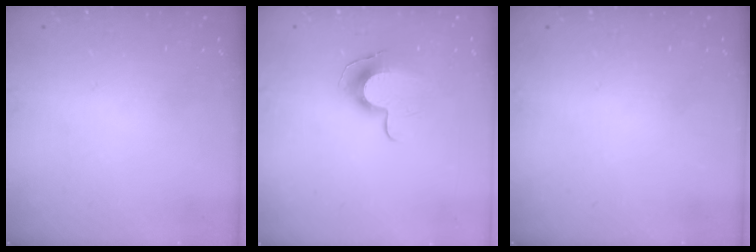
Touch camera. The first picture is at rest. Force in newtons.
{"total": 10.0, "press": 10.0, "slide": 1.2}
{"total": 0.0}